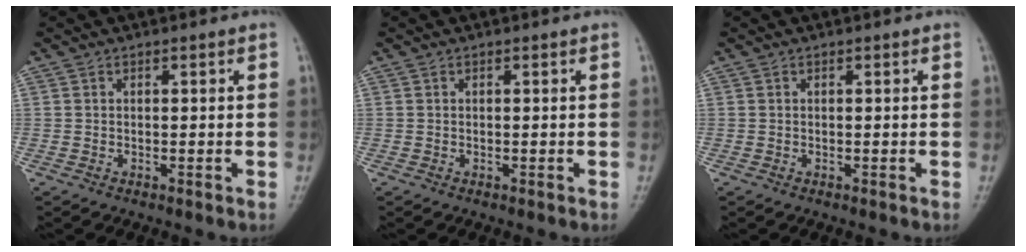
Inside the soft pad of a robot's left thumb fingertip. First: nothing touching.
{"total": 0.0}
{"total": 0.0}